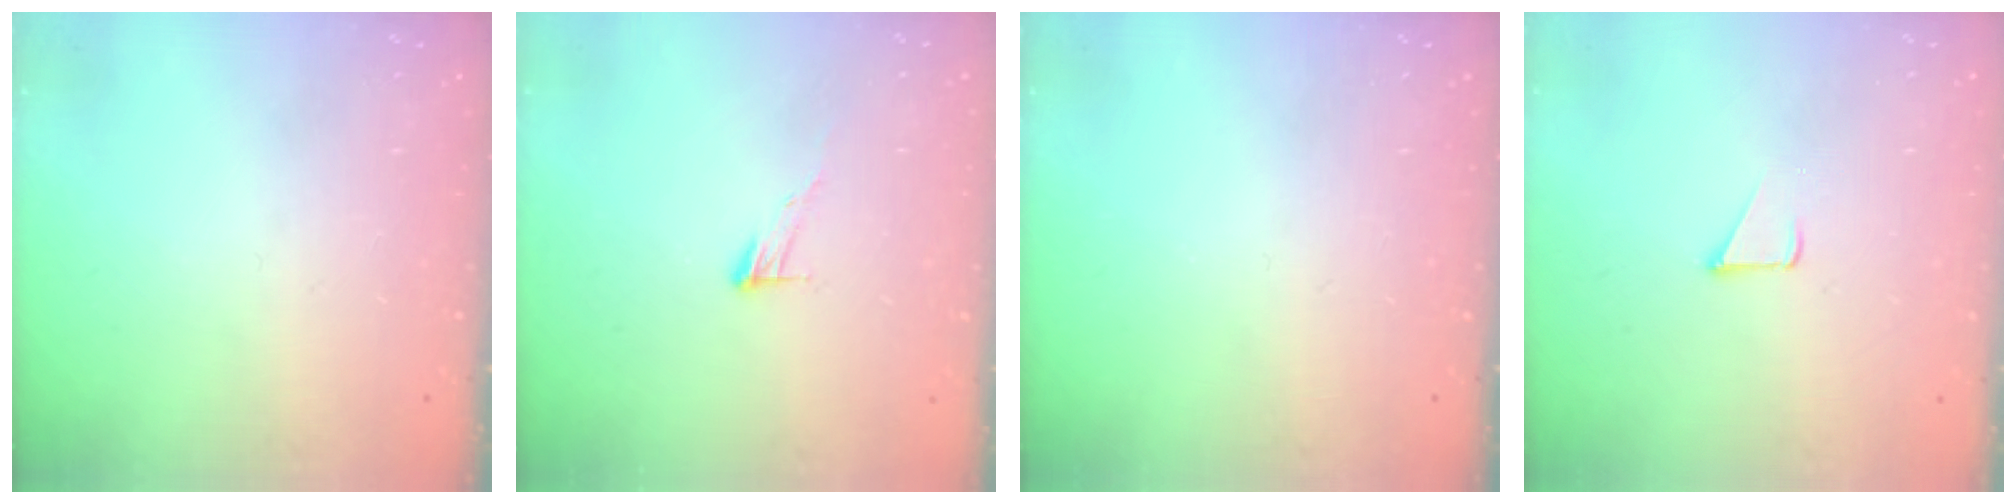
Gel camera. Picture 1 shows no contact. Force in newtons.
{"total": 5.6, "press": 5.6, "slide": 0.2}
{"total": 0.0}
{"total": 1.7, "press": 1.7, "slide": 0.1}